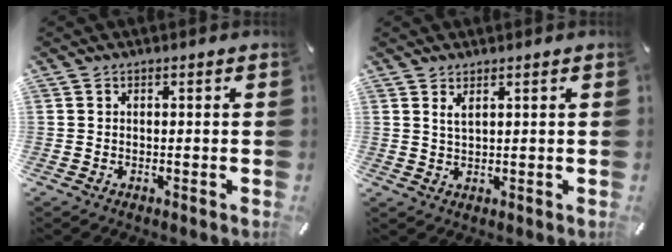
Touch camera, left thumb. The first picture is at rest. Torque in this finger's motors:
{"motor_torque": [0.29, -0.39, 0.15, -0.40, -0.01]}